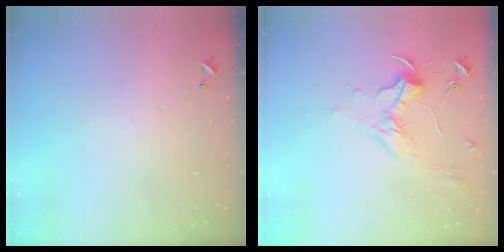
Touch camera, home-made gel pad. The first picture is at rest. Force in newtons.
{"total": 1.9, "press": 1.7, "slide": 0.7}